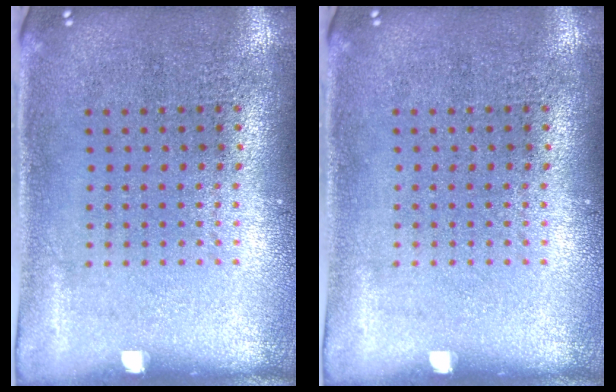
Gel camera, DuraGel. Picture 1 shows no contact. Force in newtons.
{"total": 0.0}